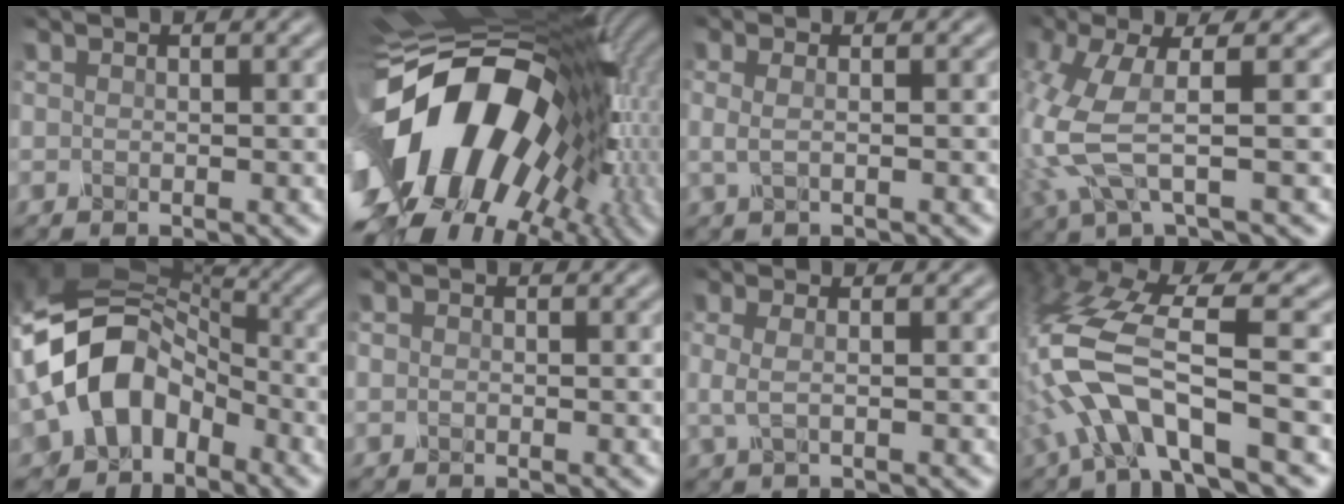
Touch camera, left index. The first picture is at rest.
{"total": 19.9, "force": [-2.9, 12.6, 15.2], "torque": [-0.285, -0.018, -0.055]}
{"total": 1.6, "force": [-0.2, 0.6, 1.5], "torque": [-0.033, 0.002, -0.006]}
{"total": 7.0, "force": [-0.7, 2.2, 6.6], "torque": [-0.191, -0.012, -0.015]}
{"total": 11.1, "force": [-3.6, 8.1, 6.7], "torque": [-0.125, 0.005, -0.081]}
{"total": 0.7, "force": [-0.4, 0.5, 0.2], "torque": [-0.005, -0.002, -0.011]}
{"total": 2.0, "force": [-0.2, 0.7, 1.9], "torque": [-0.043, 0.002, -0.007]}
{"total": 9.5, "force": [-3.4, 3.2, 8.3], "torque": [-0.182, 0.009, -0.073]}